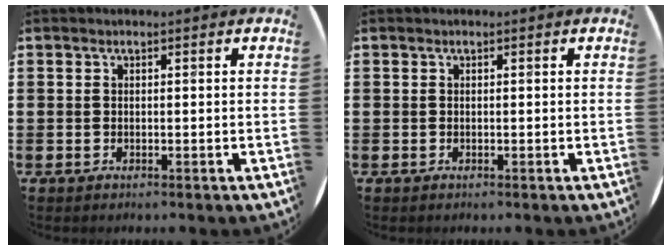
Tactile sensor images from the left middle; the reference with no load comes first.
{"total": 0.0}